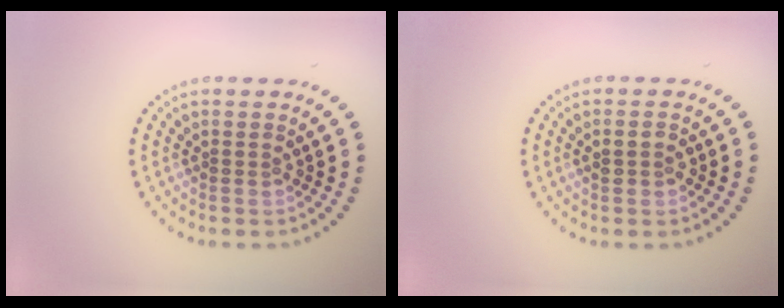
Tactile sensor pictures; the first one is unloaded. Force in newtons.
{"total": 1.5, "press": 1.4, "slide": 0.4}